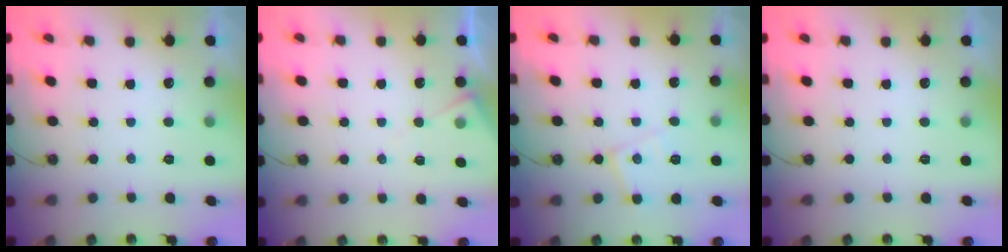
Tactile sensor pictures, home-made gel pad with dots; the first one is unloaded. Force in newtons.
{"total": 6.0, "press": 6.0, "slide": 0.9}
{"total": 9.1, "press": 9.1, "slide": 0.6}
{"total": 0.0}